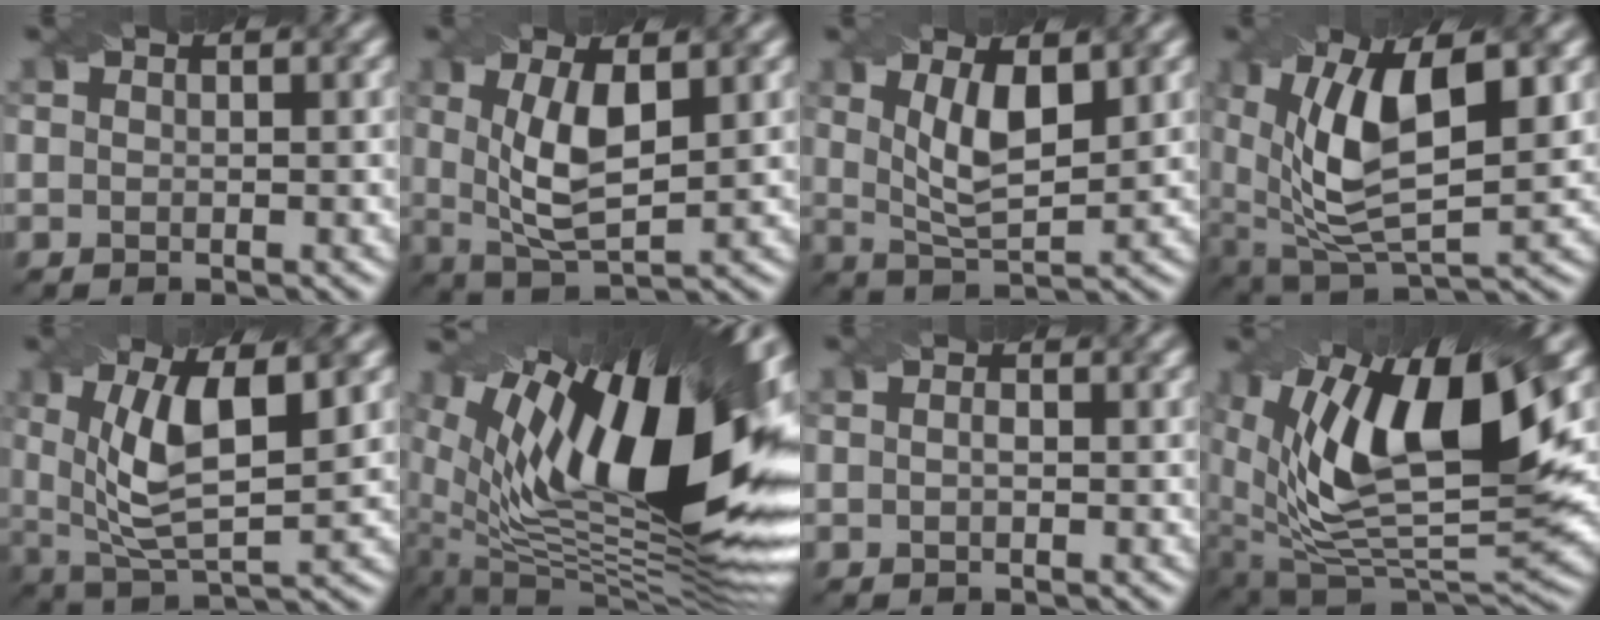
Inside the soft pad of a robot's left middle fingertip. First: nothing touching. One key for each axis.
{"total": 6.0, "fx": 1.1, "fy": 2.3, "fz": 5.4, "tx": -0.111, "ty": -0.007, "tz": 0.024}
{"total": 5.5, "fx": 1.8, "fy": 2.0, "fz": 4.8, "tx": -0.098, "ty": -0.007, "tz": 0.038}
{"total": 12.0, "fx": 2.8, "fy": 5.3, "fz": 10.4, "tx": -0.189, "ty": -0.004, "tz": 0.049}
{"total": 8.8, "fx": 2.2, "fy": 3.3, "fz": 7.9, "tx": -0.159, "ty": -0.004, "tz": 0.039}
{"total": 19.8, "fx": 5.8, "fy": 7.4, "fz": 17.4, "tx": -0.278, "ty": 0.021, "tz": 0.096}
{"total": 0.7, "fx": -0.2, "fy": 0.2, "fz": 0.6, "tx": -0.010, "ty": -0.005, "tz": -0.002}
{"total": 14.9, "fx": 5.2, "fy": 6.4, "fz": 12.4, "tx": -0.228, "ty": 0.004, "tz": 0.089}